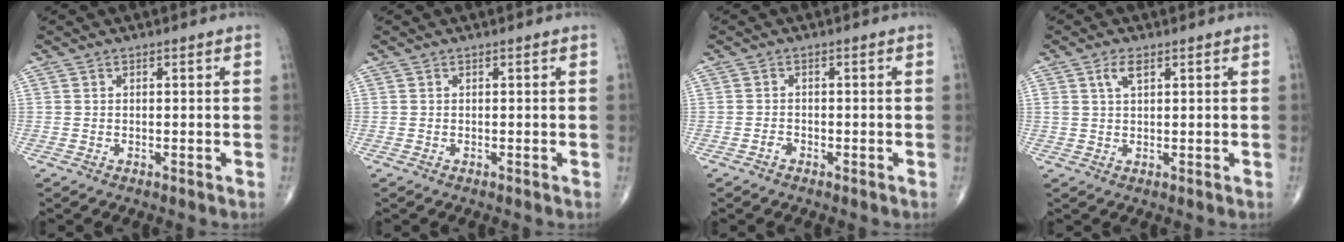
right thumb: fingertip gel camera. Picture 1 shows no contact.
{"total": 0.0}
{"total": 1.0, "force": [-0.8, 0.6, 0.3], "torque": [-0.004, 0.003, -0.017]}
{"total": 2.9, "force": [1.5, 1.3, 2.2], "torque": [-0.043, 0.000, 0.032]}